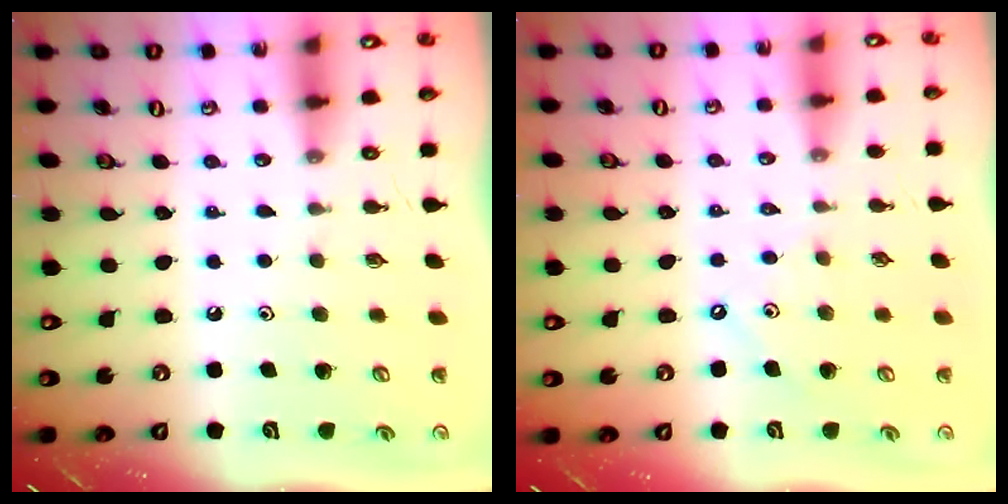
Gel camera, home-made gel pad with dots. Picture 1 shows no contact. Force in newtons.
{"total": 3.6, "press": 3.6, "slide": 0.5}